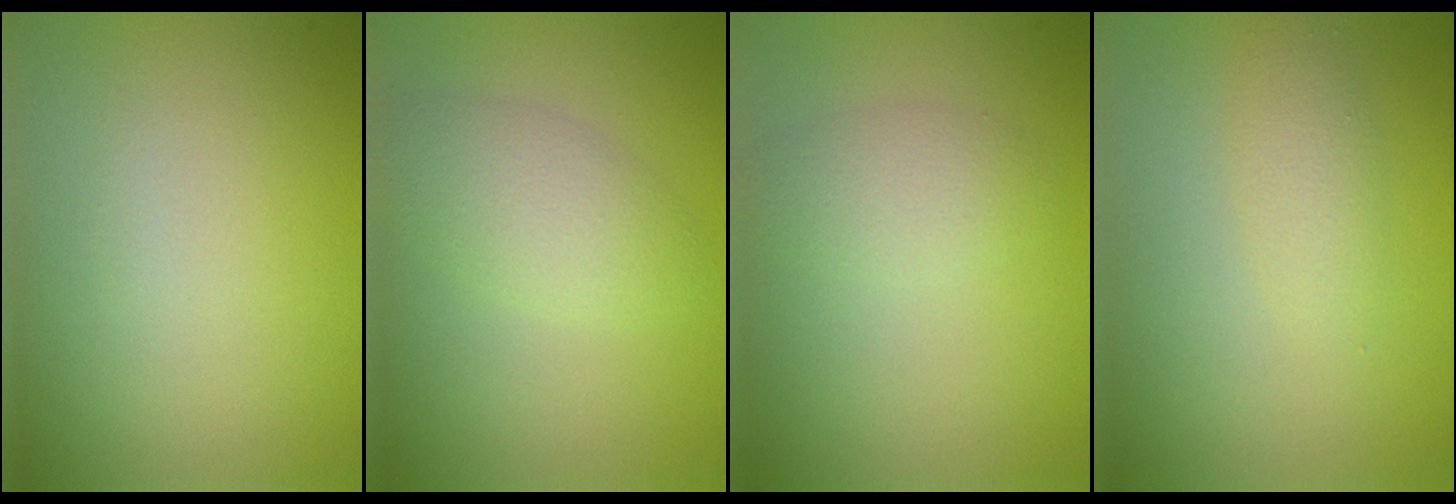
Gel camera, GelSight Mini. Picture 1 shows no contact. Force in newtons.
{"total": 3.2, "press": 3.2, "slide": 0.1}
{"total": 1.9, "press": 1.9, "slide": 0.1}
{"total": 1.7, "press": 1.7, "slide": 0.1}